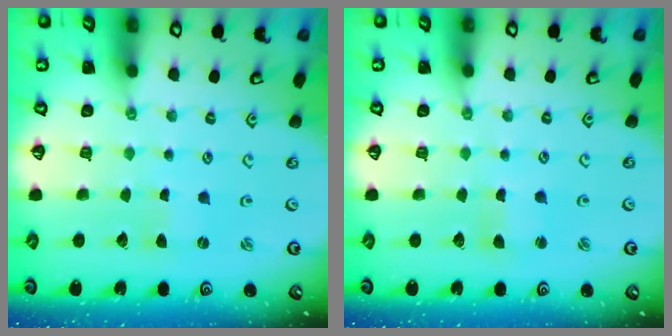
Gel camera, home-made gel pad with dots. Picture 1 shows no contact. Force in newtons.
{"total": 1.5, "press": 1.5, "slide": 0.2}